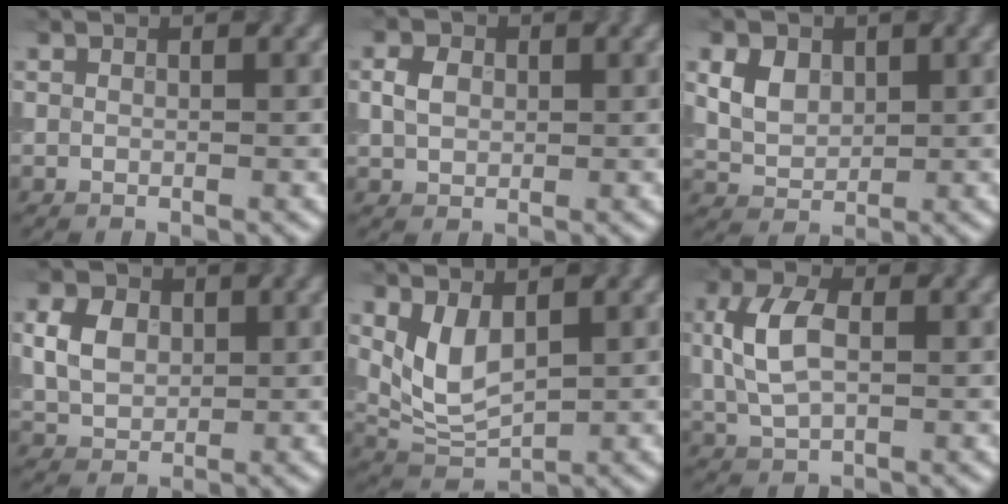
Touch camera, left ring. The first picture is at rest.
{"total": 2.3, "force": [0.2, 1.7, 1.5], "torque": [-0.035, 0.008, 0.007]}
{"total": 5.1, "force": [2.0, 3.6, 3.0], "torque": [-0.072, 0.021, 0.040]}
{"total": 3.7, "force": [0.7, 2.8, 2.4], "torque": [-0.057, 0.009, 0.019]}
{"total": 4.2, "force": [1.2, 2.3, 3.3], "torque": [-0.074, 0.000, 0.035]}
{"total": 5.0, "force": [0.6, 2.9, 4.0], "torque": [-0.096, 0.011, 0.017]}